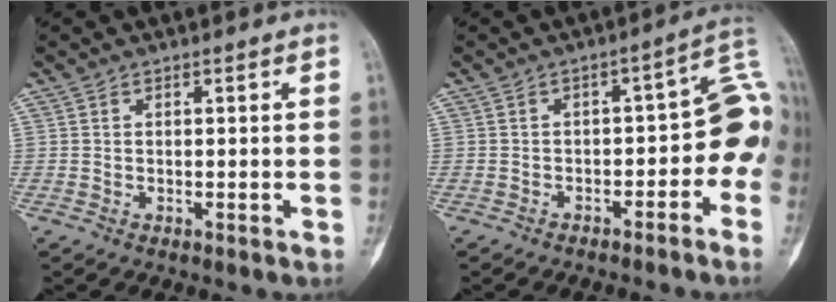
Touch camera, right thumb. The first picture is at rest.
{"total": 10.9, "force": [-4.3, 5.7, 8.3], "torque": [-0.075, 0.062, -0.058]}